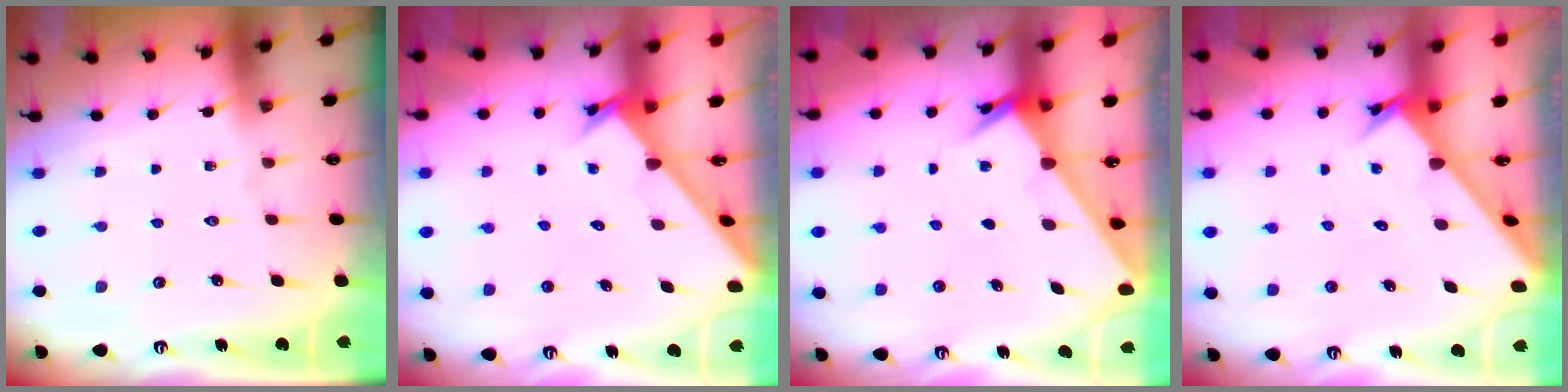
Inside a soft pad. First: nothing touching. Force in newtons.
{"total": 2.4, "press": 2.4, "slide": 0.2}
{"total": 2.6, "press": 2.6, "slide": 0.2}
{"total": 2.7, "press": 2.7, "slide": 0.3}